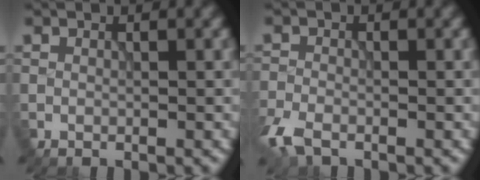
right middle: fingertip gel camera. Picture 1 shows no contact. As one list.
[{"total": 3.3, "force": [-2.2, 1.5, 1.9], "torque": [-0.044, -0.010, -0.054]}]